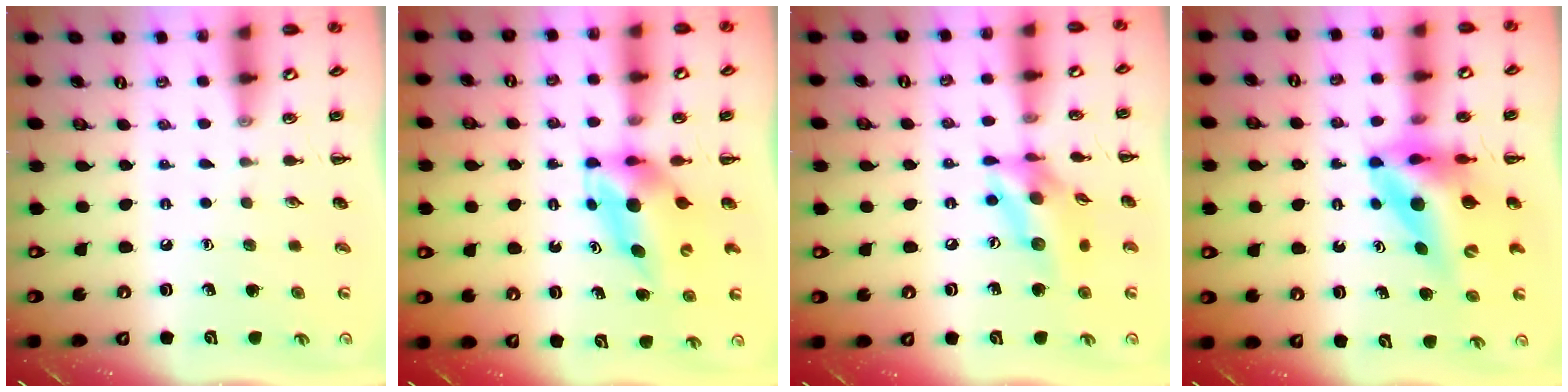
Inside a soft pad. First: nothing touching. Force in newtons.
{"total": 5.4, "press": 5.3, "slide": 1.0}
{"total": 13.8, "press": 13.4, "slide": 3.2}
{"total": 11.2, "press": 10.7, "slide": 3.3}